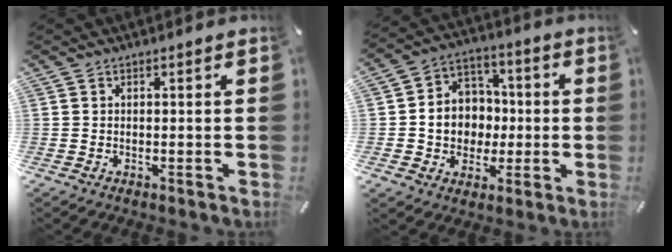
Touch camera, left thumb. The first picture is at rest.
{"total": 10.0, "force": [-1.5, 9.3, 3.2], "torque": [-0.057, 0.015, -0.022]}